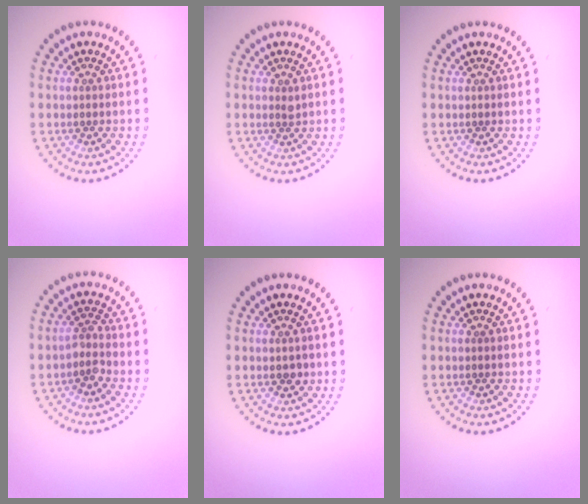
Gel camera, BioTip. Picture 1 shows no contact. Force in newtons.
{"total": 0.6, "press": 0.5, "slide": 0.4}
{"total": 0.0}
{"total": 1.8, "press": 1.4, "slide": 1.2}
{"total": 1.2, "press": 1.2, "slide": 0.1}
{"total": 0.0}